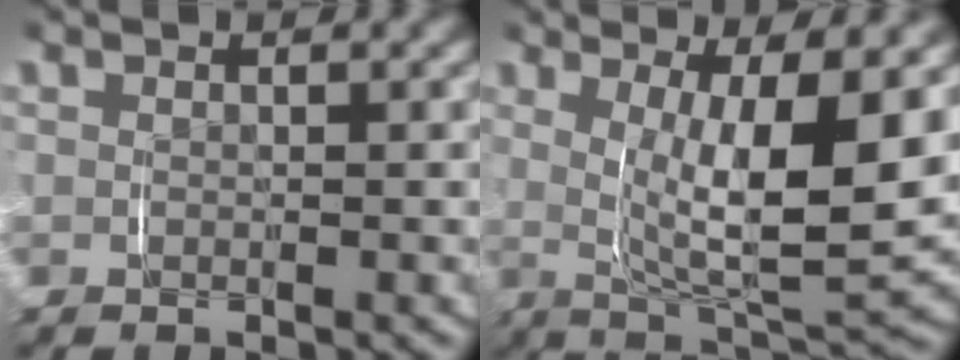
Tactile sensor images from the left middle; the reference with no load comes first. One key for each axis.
{"total": 10.0, "fx": 1.9, "fy": 3.6, "fz": 9.2, "tx": -0.141, "ty": -0.009, "tz": 0.033}